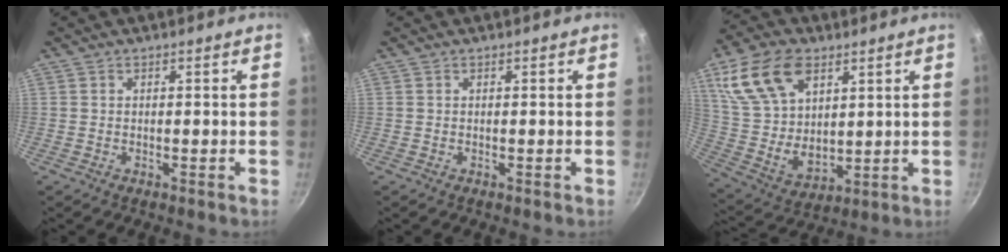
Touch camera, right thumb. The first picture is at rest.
{"total": 0.0}
{"total": 17.7, "force": [8.2, 10.6, 11.5], "torque": [-0.197, -0.029, 0.167]}